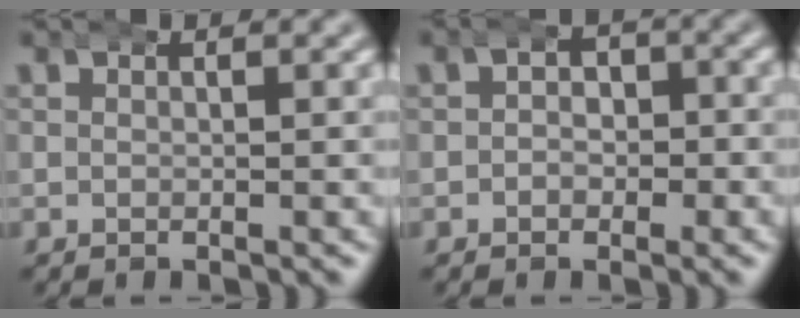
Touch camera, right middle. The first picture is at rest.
{"total": 2.2, "force": [-0.4, 1.9, 1.1], "torque": [0.002, 0.002, -0.017]}